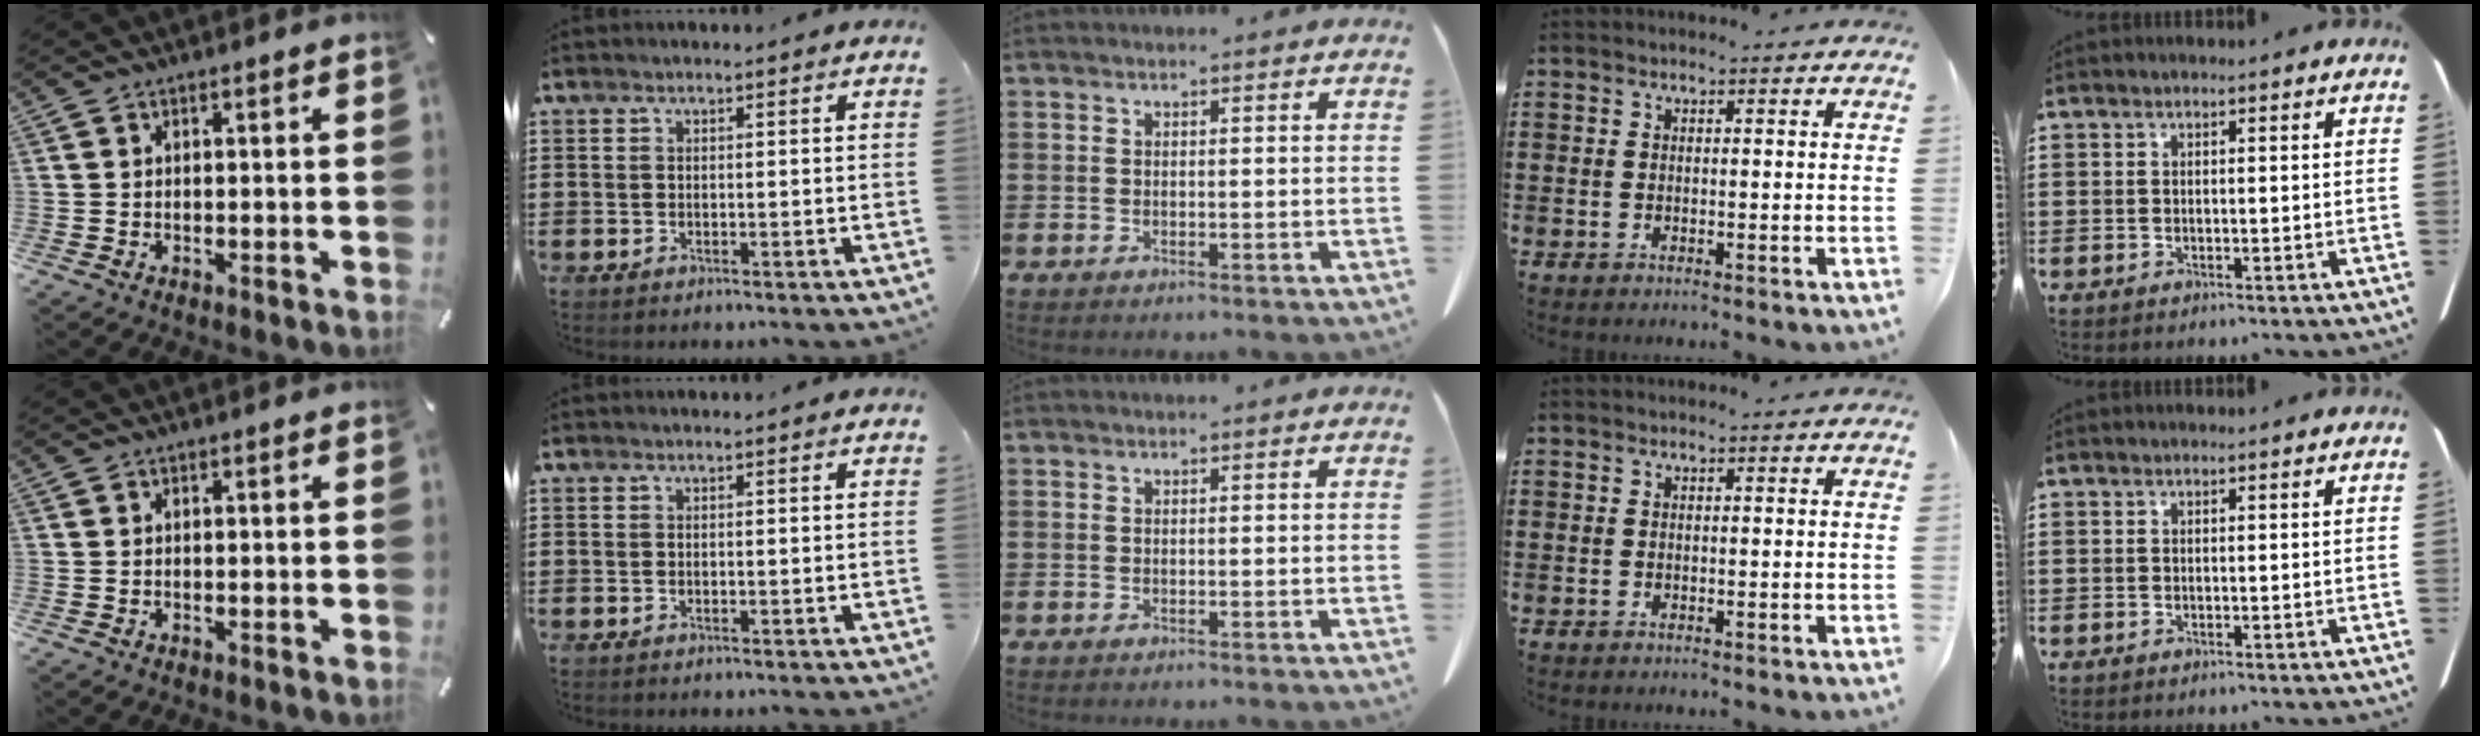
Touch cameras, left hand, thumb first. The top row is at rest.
{}